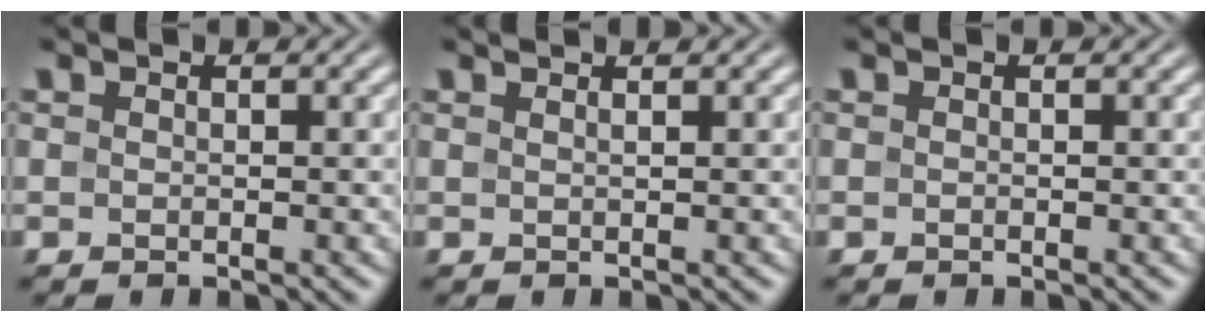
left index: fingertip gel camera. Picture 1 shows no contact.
{"total": 1.9, "force": [1.2, 0.8, 1.2], "torque": [0.001, -0.004, -0.006]}
{"total": 0.0}